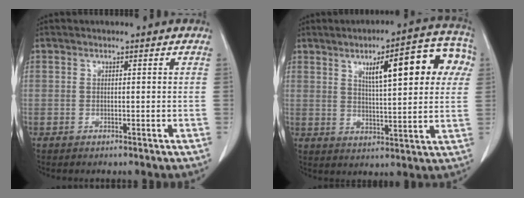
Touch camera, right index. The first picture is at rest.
{"total": 15.0, "force": [5.1, 3.4, 13.6], "torque": [-0.176, 0.028, 0.068]}